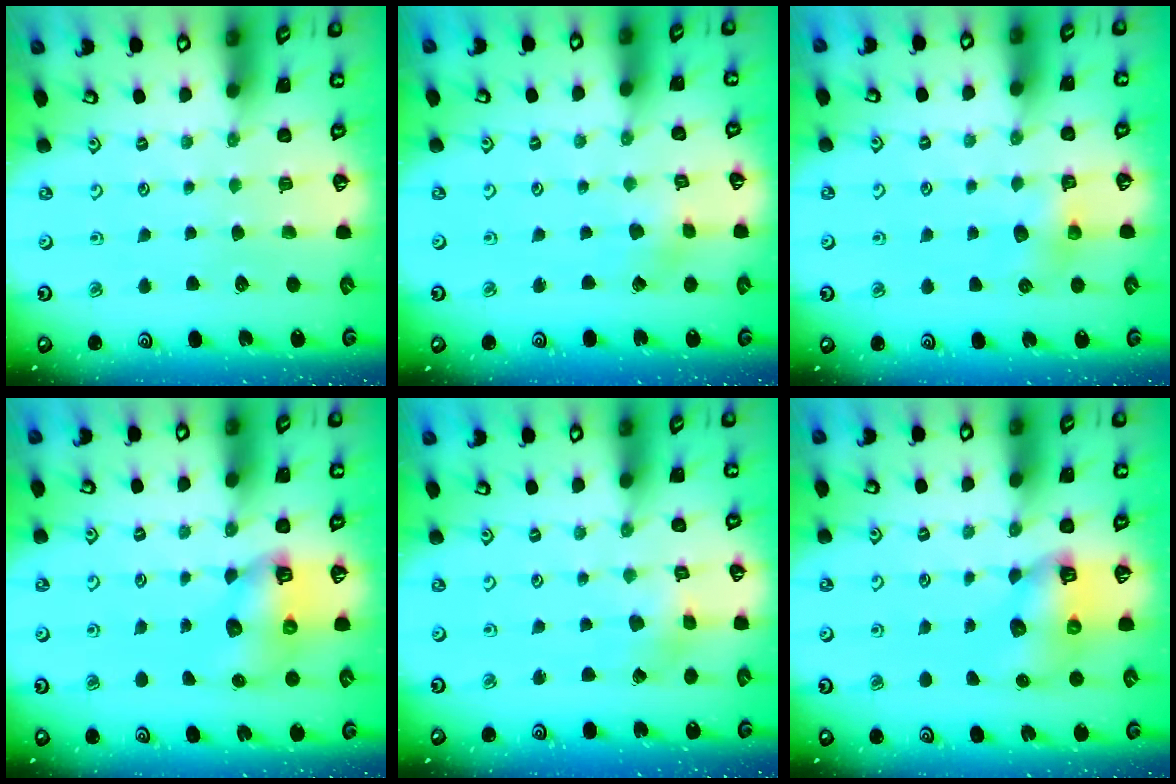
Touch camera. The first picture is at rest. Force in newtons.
{"total": 2.4, "press": 2.4, "slide": 0.3}
{"total": 4.8, "press": 4.7, "slide": 0.4}
{"total": 8.1, "press": 8.1, "slide": 0.9}
{"total": 2.2, "press": 2.2, "slide": 0.2}
{"total": 8.1, "press": 8.1, "slide": 0.9}